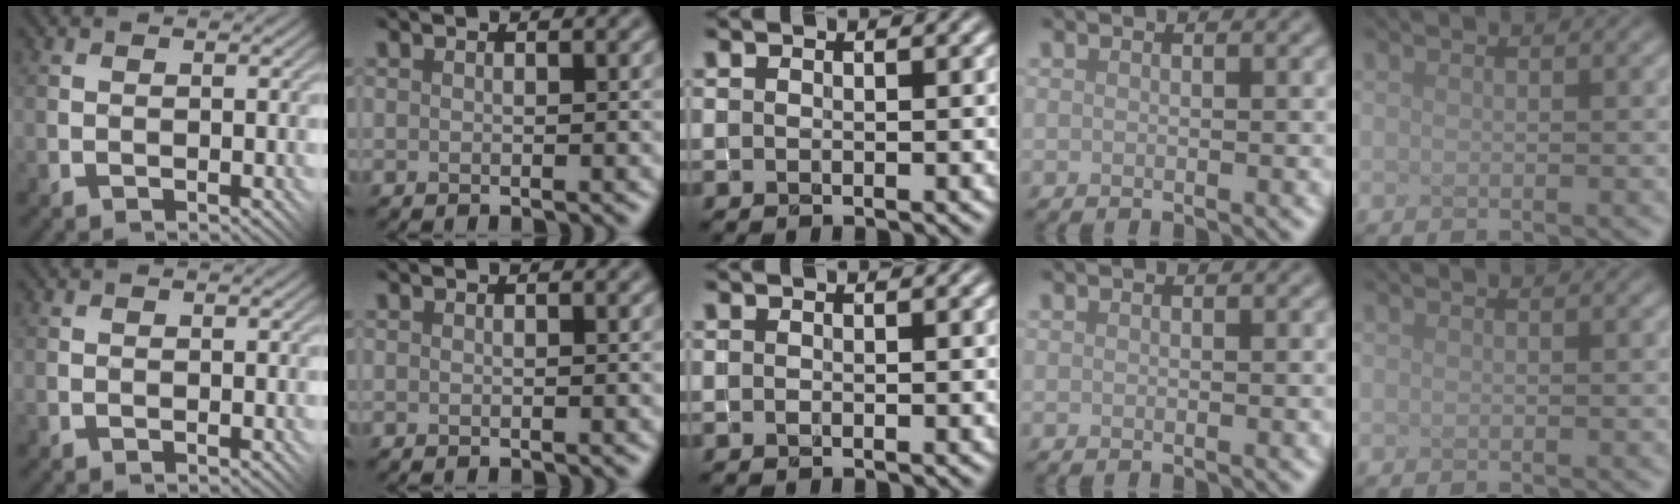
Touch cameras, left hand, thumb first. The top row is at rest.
{}